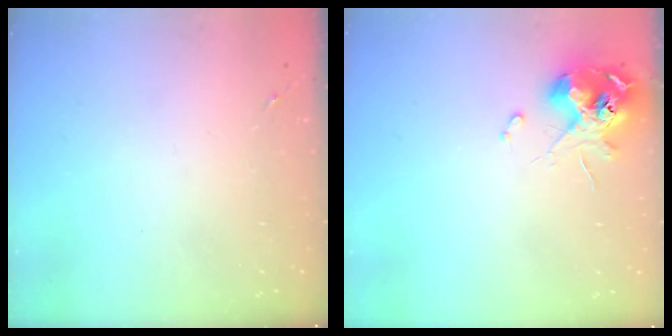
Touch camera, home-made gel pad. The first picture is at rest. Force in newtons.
{"total": 11.6, "press": 11.5, "slide": 1.5}